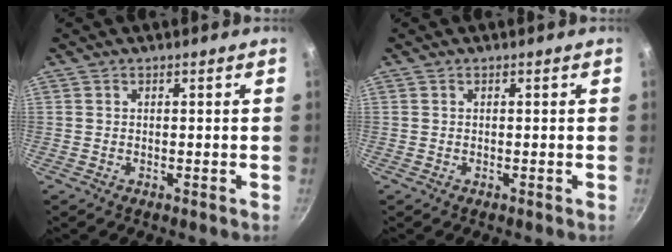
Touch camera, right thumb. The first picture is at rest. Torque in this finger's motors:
{"motor_torque": [-0.02, 0.00, 0.16, 0.01, 0.00]}